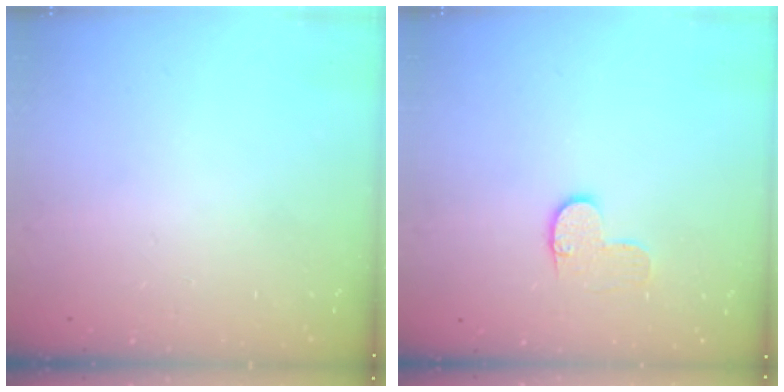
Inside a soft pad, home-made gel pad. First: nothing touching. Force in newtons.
{"total": 6.3, "press": 6.3, "slide": 0.3}